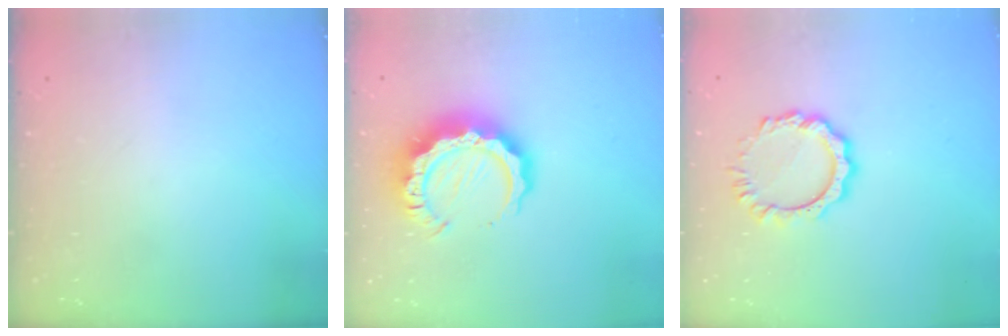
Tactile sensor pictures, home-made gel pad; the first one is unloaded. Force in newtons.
{"total": 13.1, "press": 13.0, "slide": 1.2}
{"total": 8.6, "press": 8.6, "slide": 0.6}